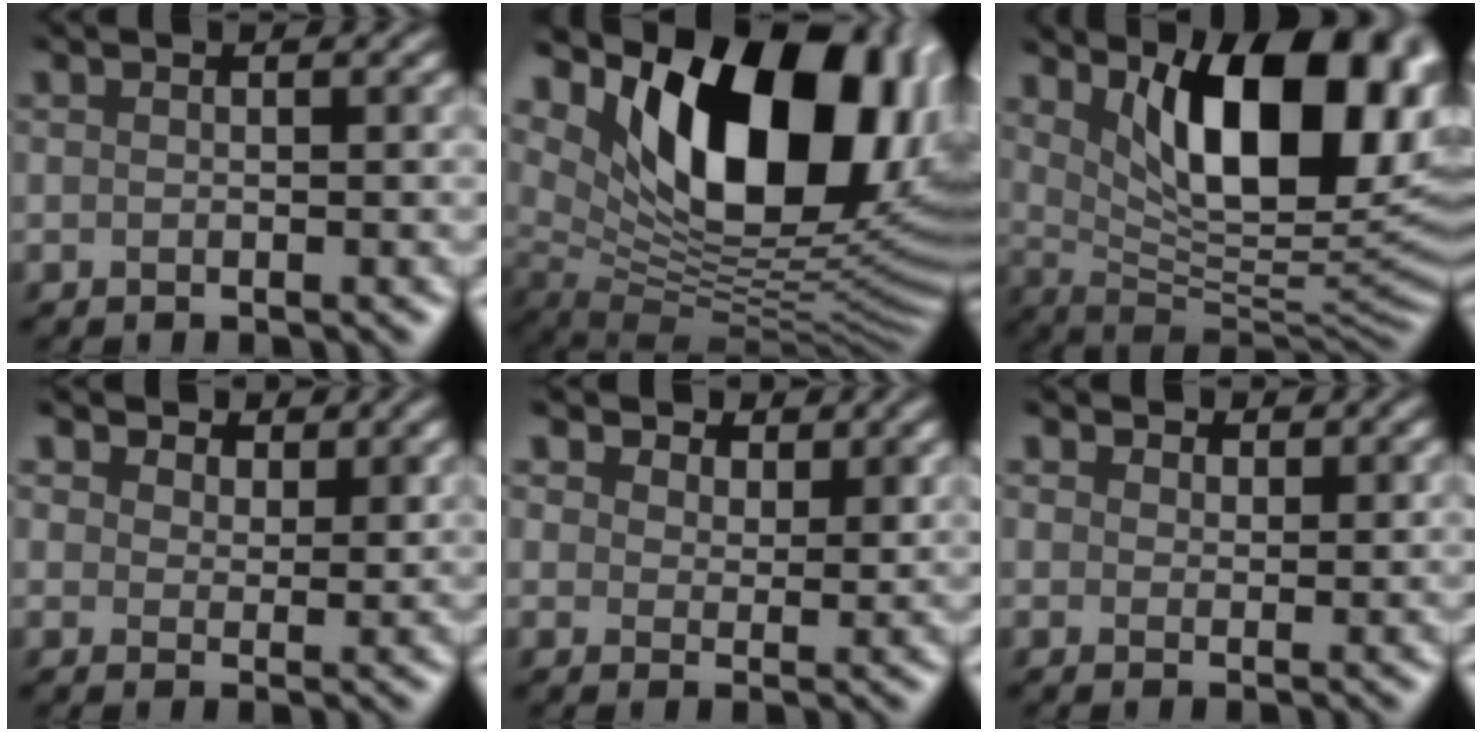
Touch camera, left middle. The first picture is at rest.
{"total": 14.9, "force": [6.9, 7.3, 11.0], "torque": [-0.161, -0.002, 0.126]}
{"total": 11.9, "force": [5.1, 4.2, 9.8], "torque": [-0.135, -0.002, 0.095]}
{"total": 1.8, "force": [1.5, 0.5, -0.8], "torque": [-0.004, 0.002, 0.030]}
{"total": 2.0, "force": [1.8, 0.7, -0.6], "torque": [-0.009, 0.002, 0.032]}
{"total": 1.3, "force": [0.5, -0.2, -1.2], "torque": [0.008, 0.003, 0.016]}